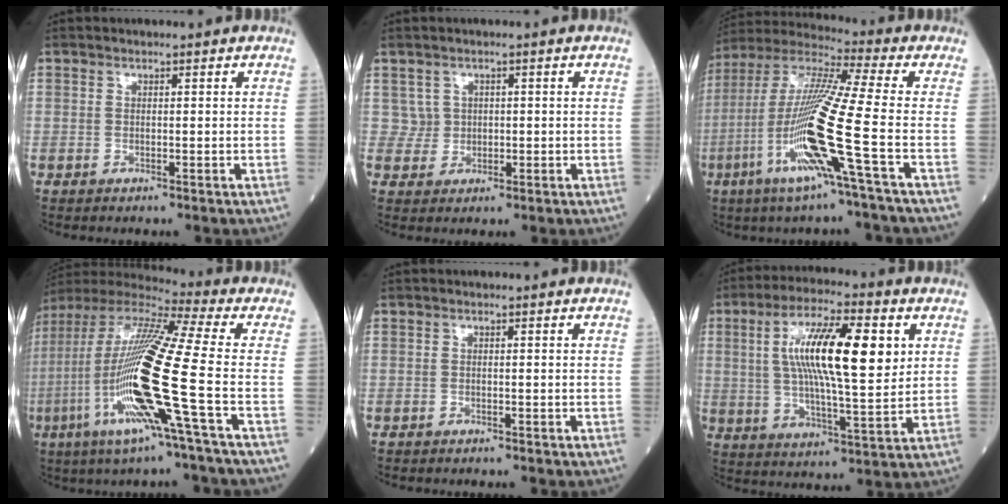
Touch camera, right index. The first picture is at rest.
{"total": 3.1, "force": [0.6, 3.0, 0.6], "torque": [-0.010, 0.009, 0.018]}
{"total": 19.5, "force": [-6.1, -0.7, 18.5], "torque": [-0.401, -0.028, -0.131]}
{"total": 23.5, "force": [-5.7, 0.4, 22.8], "torque": [-0.502, -0.038, -0.126]}
{"total": 1.9, "force": [-1.3, 1.0, 0.8], "torque": [-0.028, -0.003, -0.018]}
{"total": 16.9, "force": [3.9, 3.9, 15.9], "torque": [-0.299, 0.019, 0.066]}